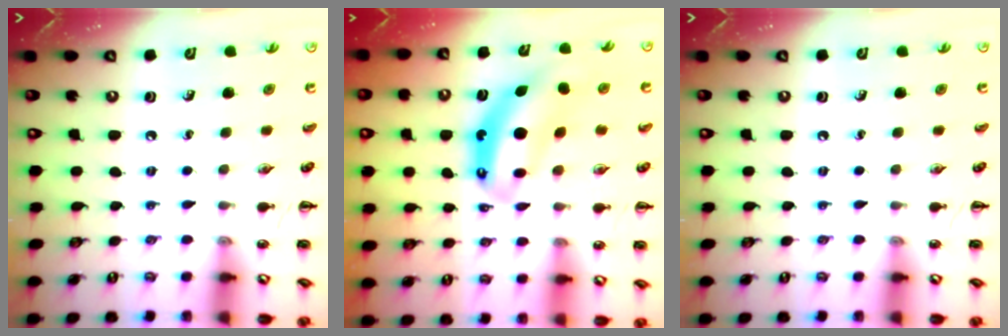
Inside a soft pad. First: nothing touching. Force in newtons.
{"total": 8.6, "press": 8.3, "slide": 2.2}
{"total": 0.0}